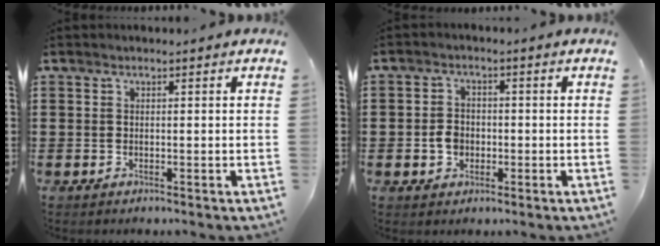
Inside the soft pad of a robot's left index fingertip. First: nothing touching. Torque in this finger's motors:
{"motor_torque": [0.14, 0.10, 0.08, 0.04]}